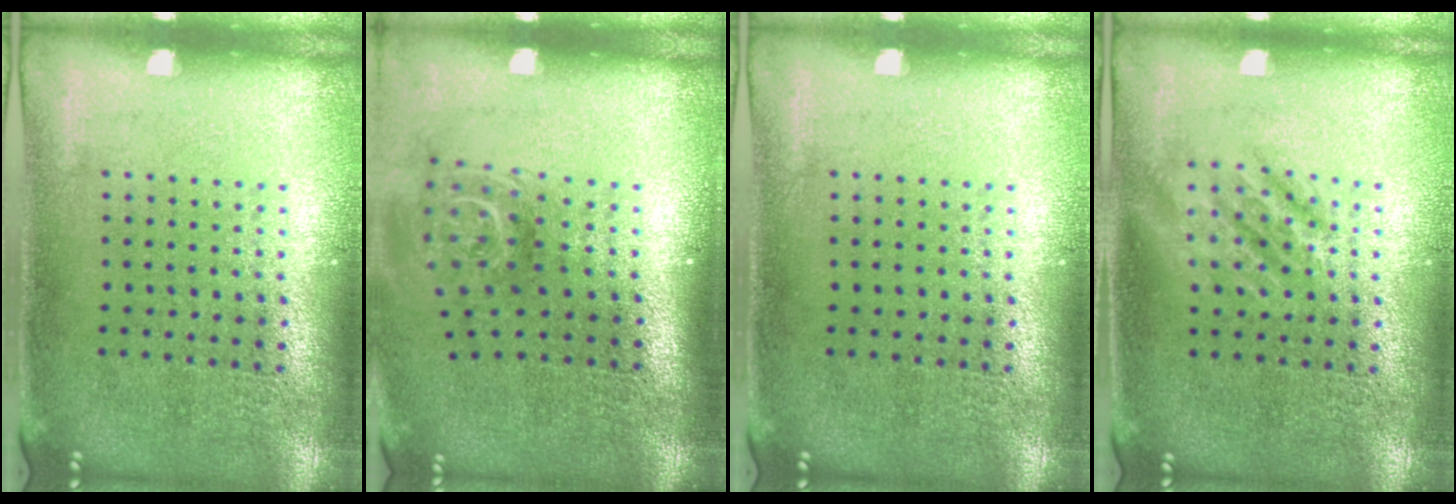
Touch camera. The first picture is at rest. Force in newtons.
{"total": 1.8, "press": 1.3, "slide": 1.3}
{"total": 0.0}
{"total": 1.1, "press": 1.1, "slide": 0.2}